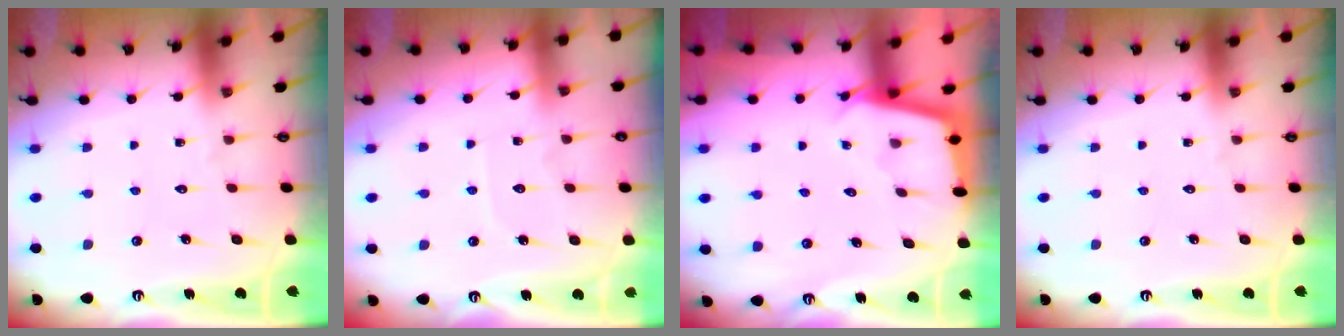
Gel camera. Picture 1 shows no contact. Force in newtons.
{"total": 3.8, "press": 3.7, "slide": 0.4}
{"total": 2.5, "press": 2.5, "slide": 0.2}
{"total": 0.0}